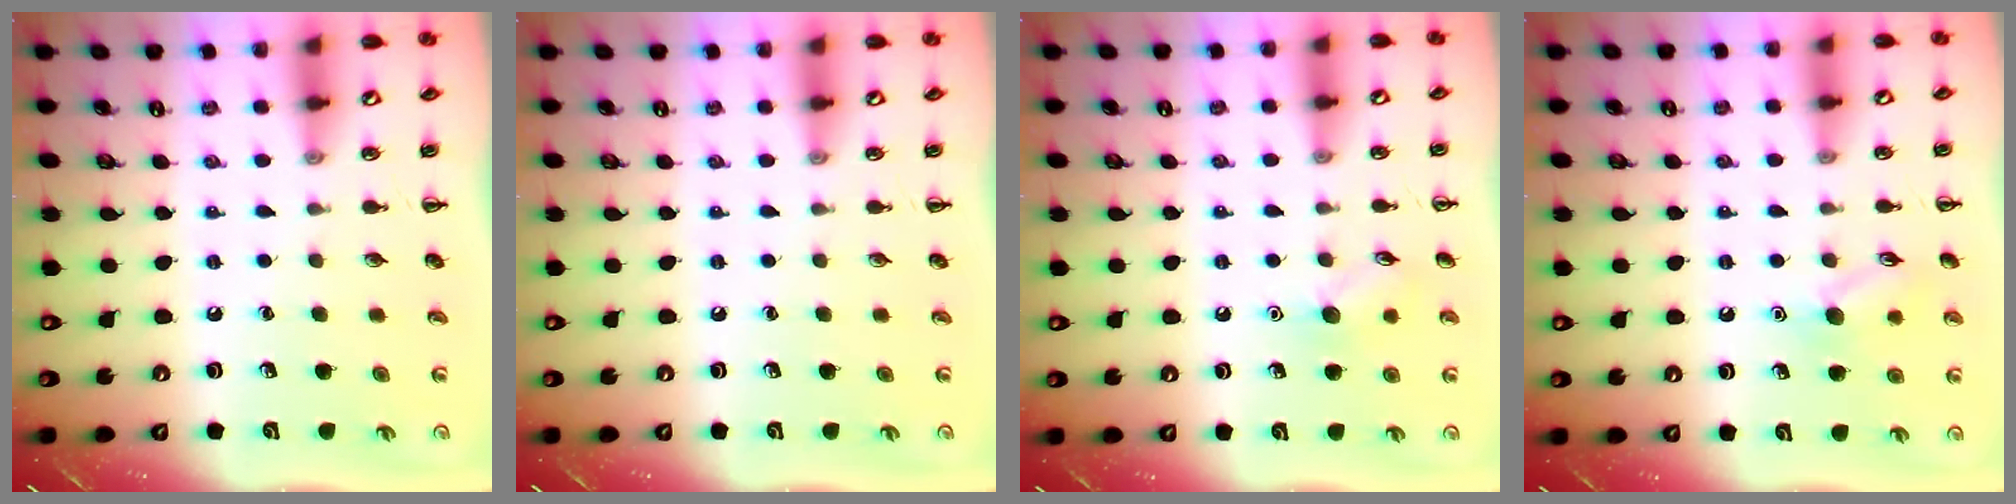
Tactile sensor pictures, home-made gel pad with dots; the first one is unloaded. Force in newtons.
{"total": 0.0}
{"total": 7.5, "press": 7.3, "slide": 1.4}
{"total": 8.5, "press": 8.5, "slide": 1.1}